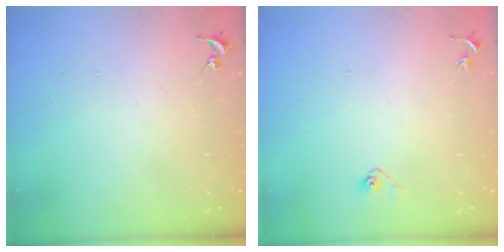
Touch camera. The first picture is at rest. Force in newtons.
{"total": 3.5, "press": 3.2, "slide": 1.5}